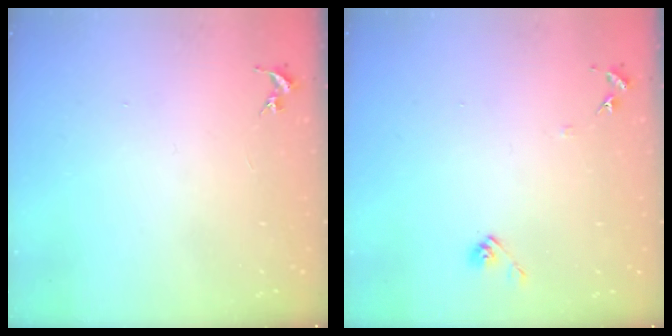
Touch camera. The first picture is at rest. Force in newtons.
{"total": 6.9, "press": 6.9, "slide": 0.7}